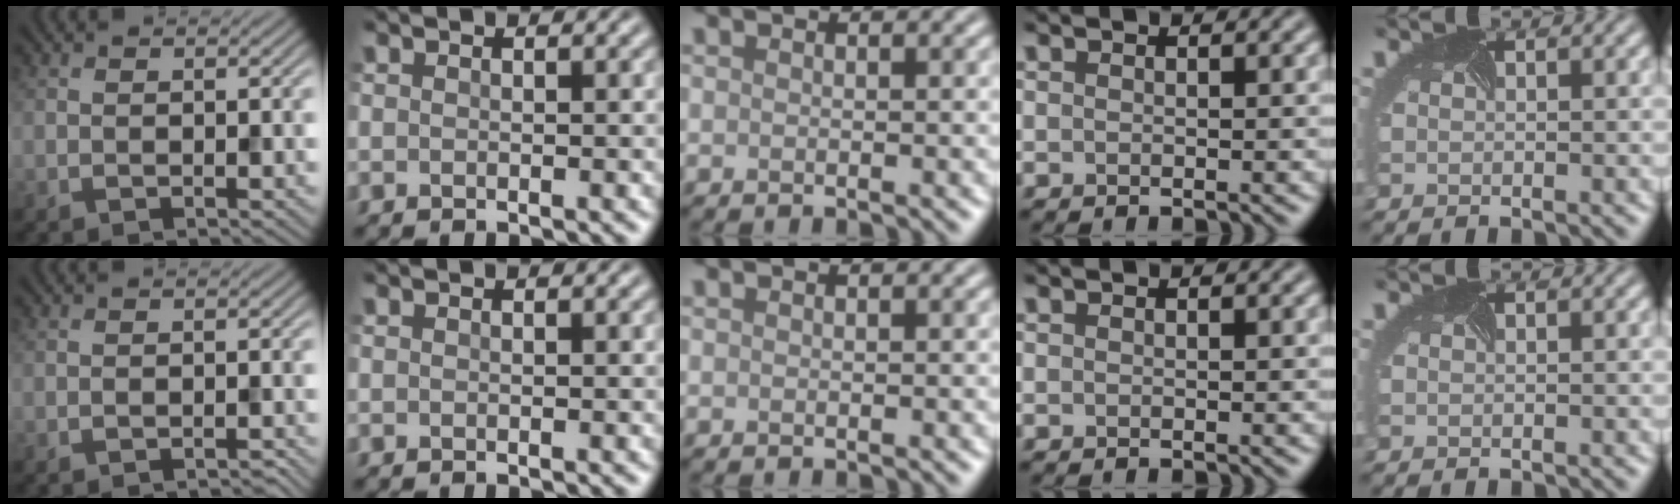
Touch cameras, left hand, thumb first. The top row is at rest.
{"thumb": {"total": 0.9, "force": [-0.7, 0.3, 0.4], "torque": [-0.006, 0.001, -0.013]}}